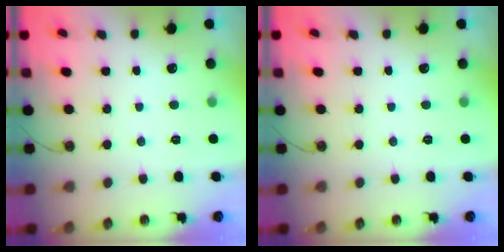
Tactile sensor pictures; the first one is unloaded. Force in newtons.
{"total": 0.0}